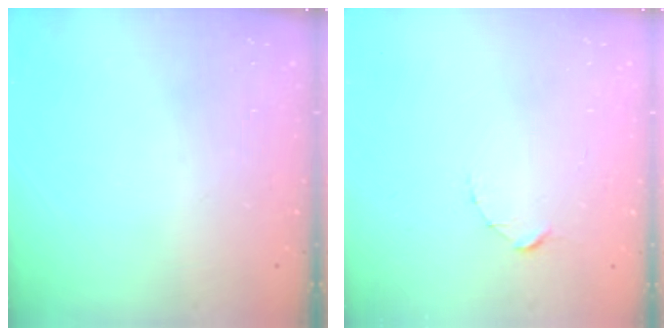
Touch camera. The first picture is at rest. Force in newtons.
{"total": 1.5, "press": 1.5, "slide": 0.2}